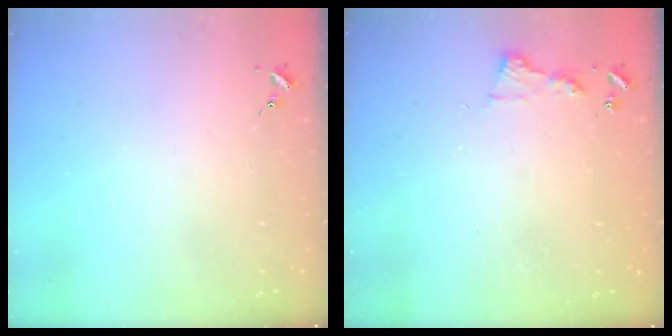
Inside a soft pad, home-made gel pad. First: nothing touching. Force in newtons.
{"total": 5.2, "press": 5.2, "slide": 0.4}